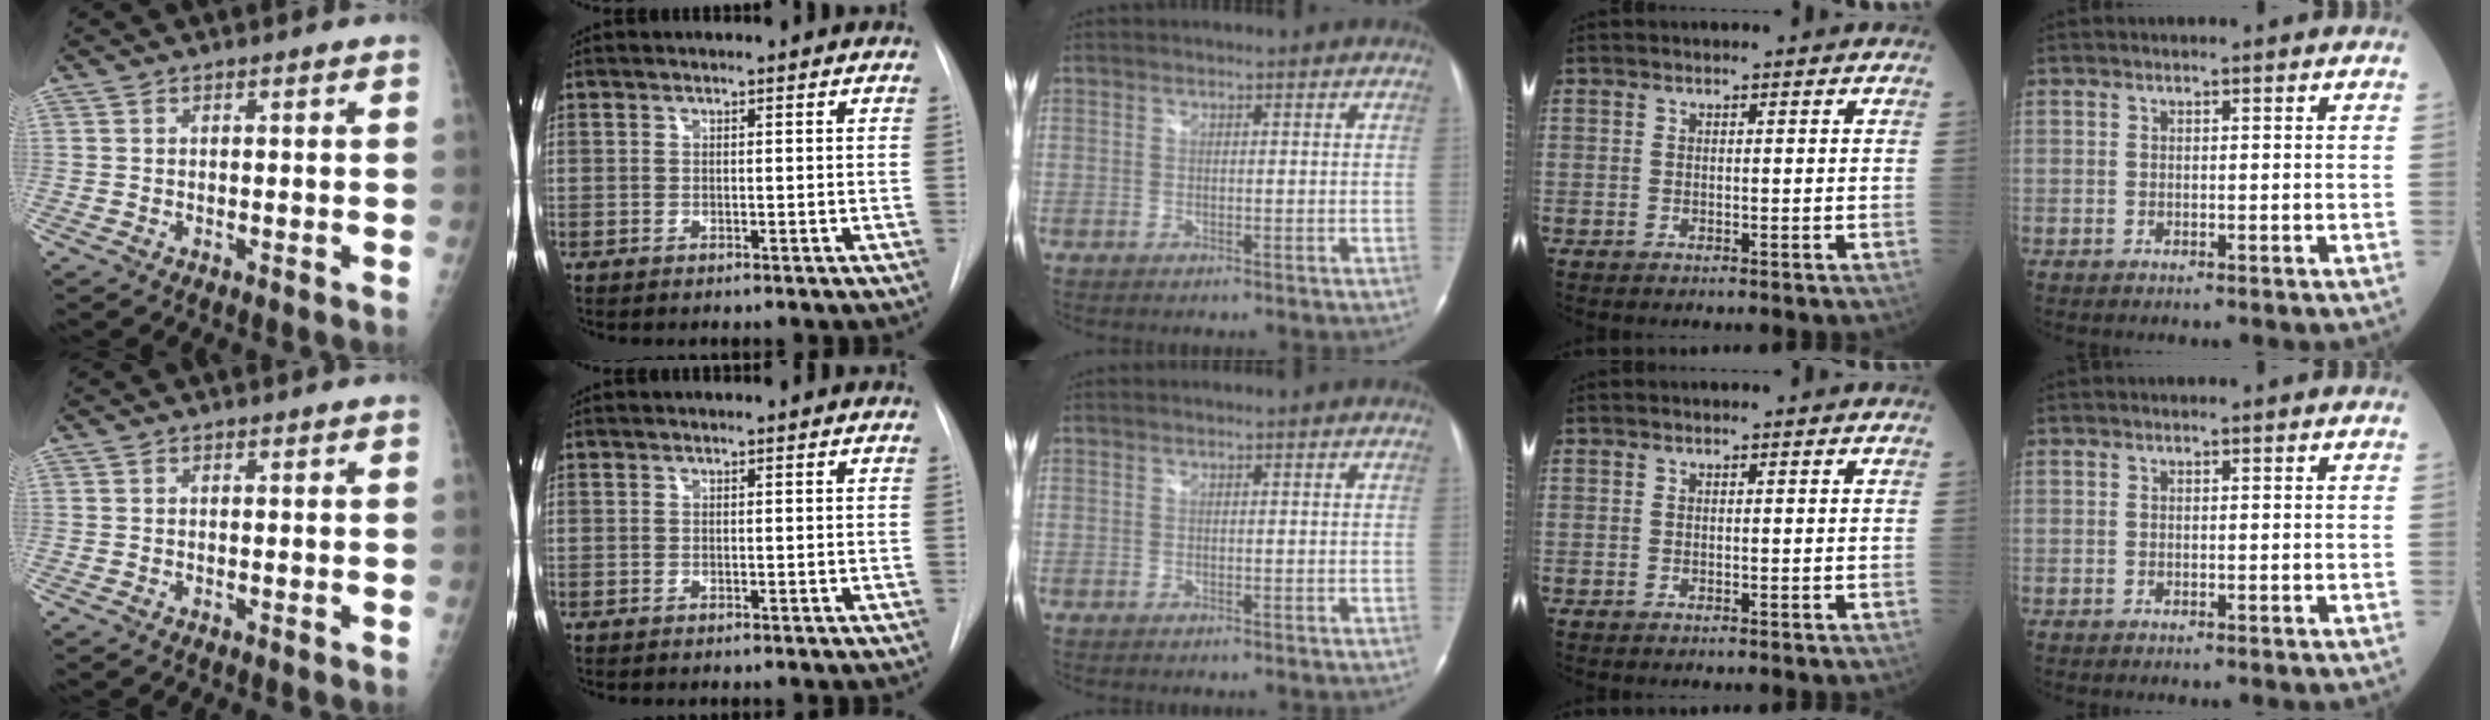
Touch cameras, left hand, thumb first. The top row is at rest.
{}